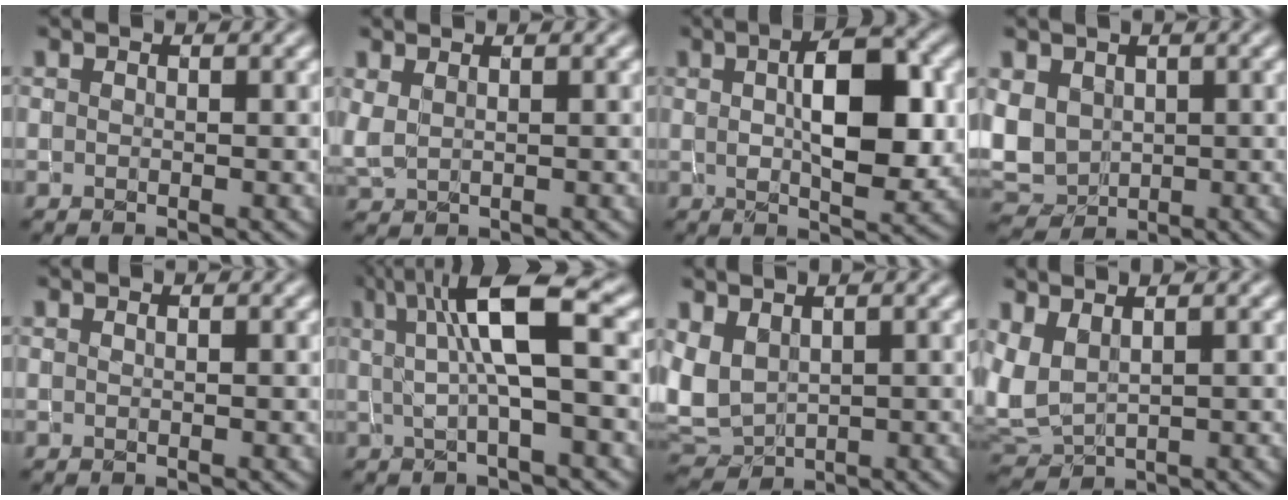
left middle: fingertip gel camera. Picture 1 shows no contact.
{"total": 1.2, "force": [0.8, 0.6, 0.8], "torque": [-0.020, 0.000, 0.024]}
{"total": 7.4, "force": [1.1, 3.1, 6.6], "torque": [-0.100, 0.006, 0.019]}
{"total": 4.4, "force": [0.1, 3.6, 2.5], "torque": [-0.069, -0.004, 0.001]}
{"total": 0.0}
{"total": 6.7, "force": [1.5, 1.4, 6.4], "torque": [-0.111, 0.010, 0.021]}
{"total": 3.9, "force": [0.8, 2.8, 2.7], "torque": [-0.074, 0.001, 0.017]}
{"total": 3.4, "force": [1.1, 1.8, 2.7], "torque": [-0.078, 0.003, 0.027]}